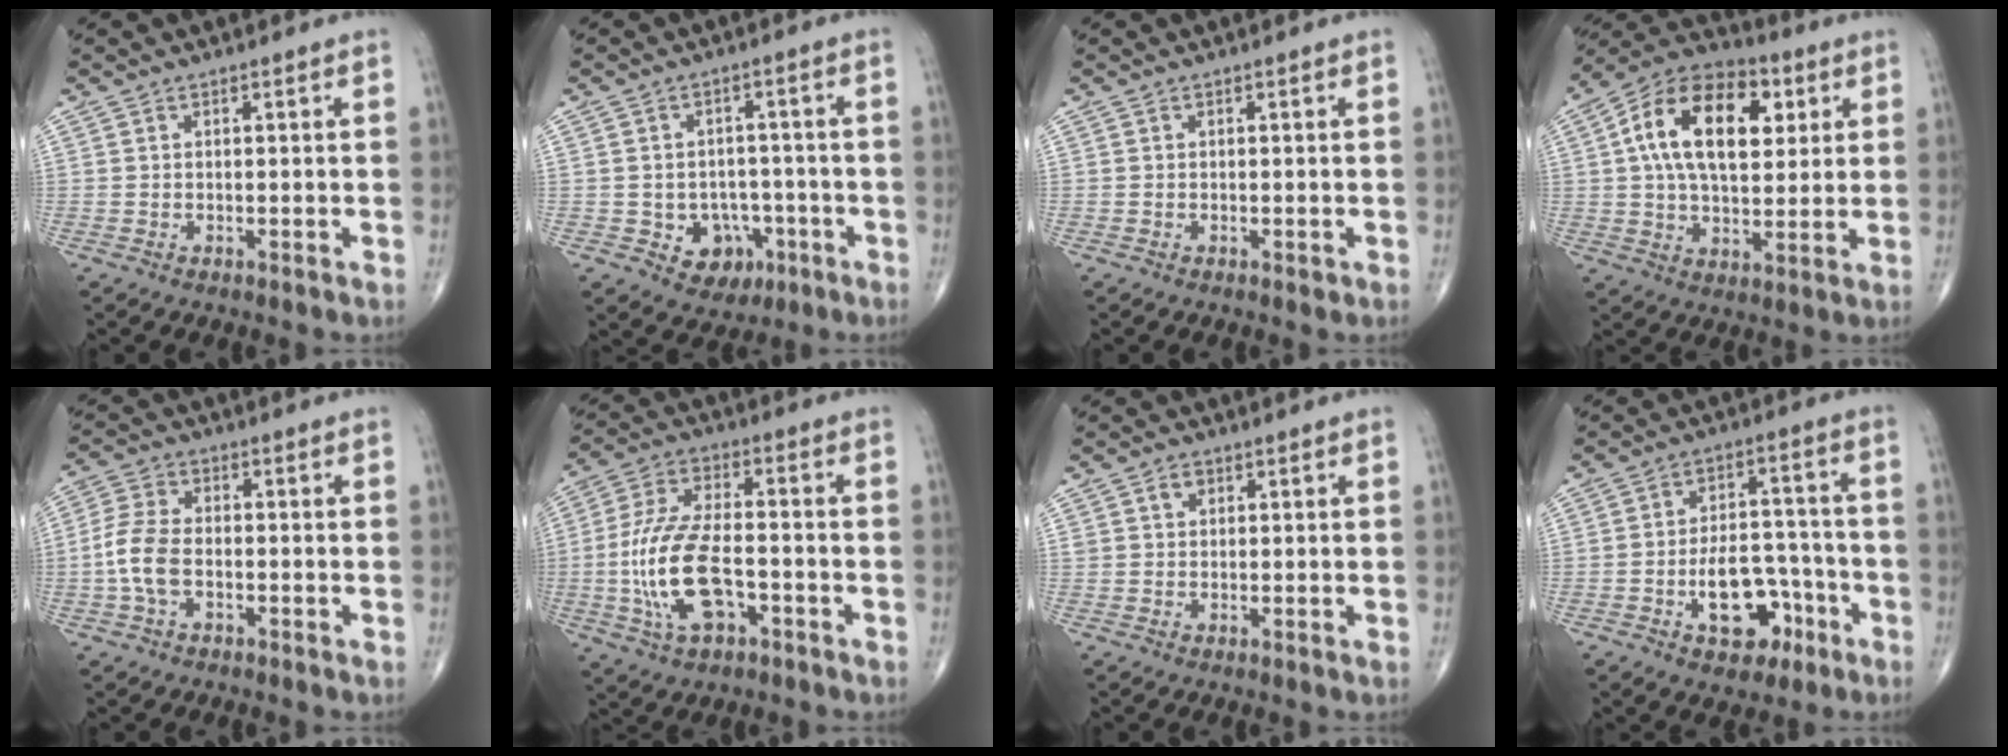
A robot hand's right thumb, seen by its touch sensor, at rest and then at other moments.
{"total": 7.6, "force": [-2.7, 6.1, 3.6], "torque": [-0.016, 0.023, -0.030]}
{"total": 0.5, "force": [-0.2, 0.3, 0.4], "torque": [-0.004, -0.001, -0.003]}
{"total": 19.3, "force": [4.9, 11.2, 14.9], "torque": [-0.223, 0.006, 0.072]}
{"total": 7.5, "force": [-1.7, 4.5, 5.8], "torque": [-0.132, 0.019, -0.039]}
{"total": 15.0, "force": [-3.8, 7.3, 12.6], "torque": [-0.263, 0.023, -0.067]}
{"total": 2.1, "force": [0.8, 1.6, 1.0], "torque": [-0.010, 0.002, 0.013]}
{"total": 11.6, "force": [-4.9, 7.0, 7.9], "torque": [-0.094, 0.045, -0.070]}